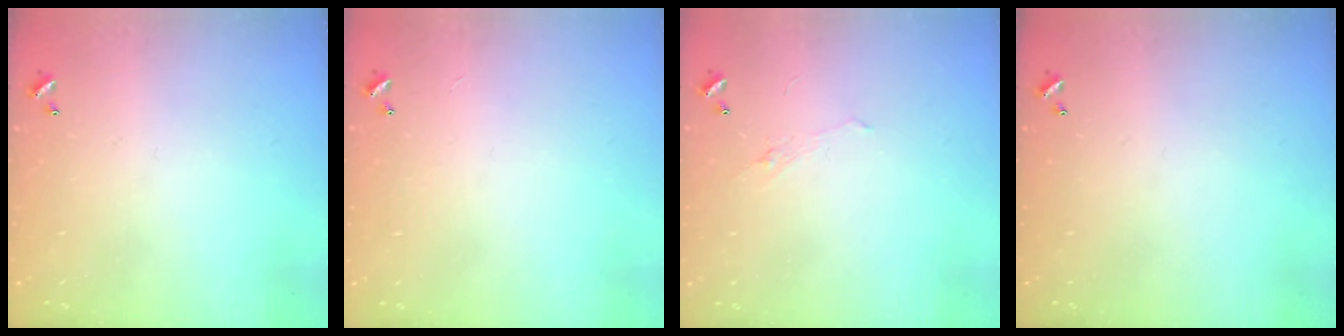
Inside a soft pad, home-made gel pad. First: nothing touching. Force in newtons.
{"total": 2.6, "press": 2.6, "slide": 0.3}
{"total": 0.9, "press": 0.5, "slide": 0.7}
{"total": 0.0}